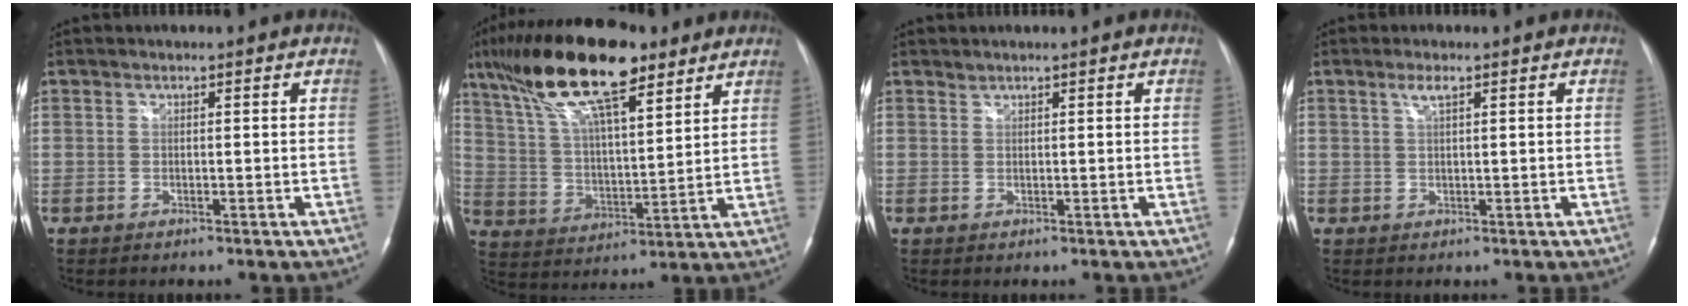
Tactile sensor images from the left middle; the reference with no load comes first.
{"total": 19.2, "force": [12.6, 4.8, 13.6], "torque": [-0.264, 0.029, 0.229]}
{"total": 1.1, "force": [1.1, 0.0, -0.2], "torque": [-0.001, -0.001, 0.022]}
{"total": 1.7, "force": [1.0, 0.4, 1.4], "torque": [-0.031, 0.004, 0.022]}